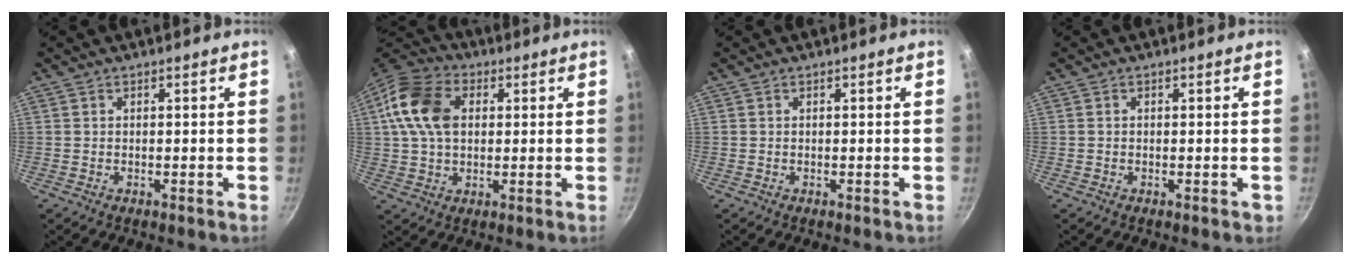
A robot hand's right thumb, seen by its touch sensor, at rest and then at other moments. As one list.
[{"total": 13.4, "force": [2.7, 9.3, 9.3], "torque": [-0.158, 0.011, 0.034]}, {"total": 0.0}, {"total": 0.6, "force": [-0.1, 0.5, 0.3], "torque": [0.000, 0.002, -0.001]}]